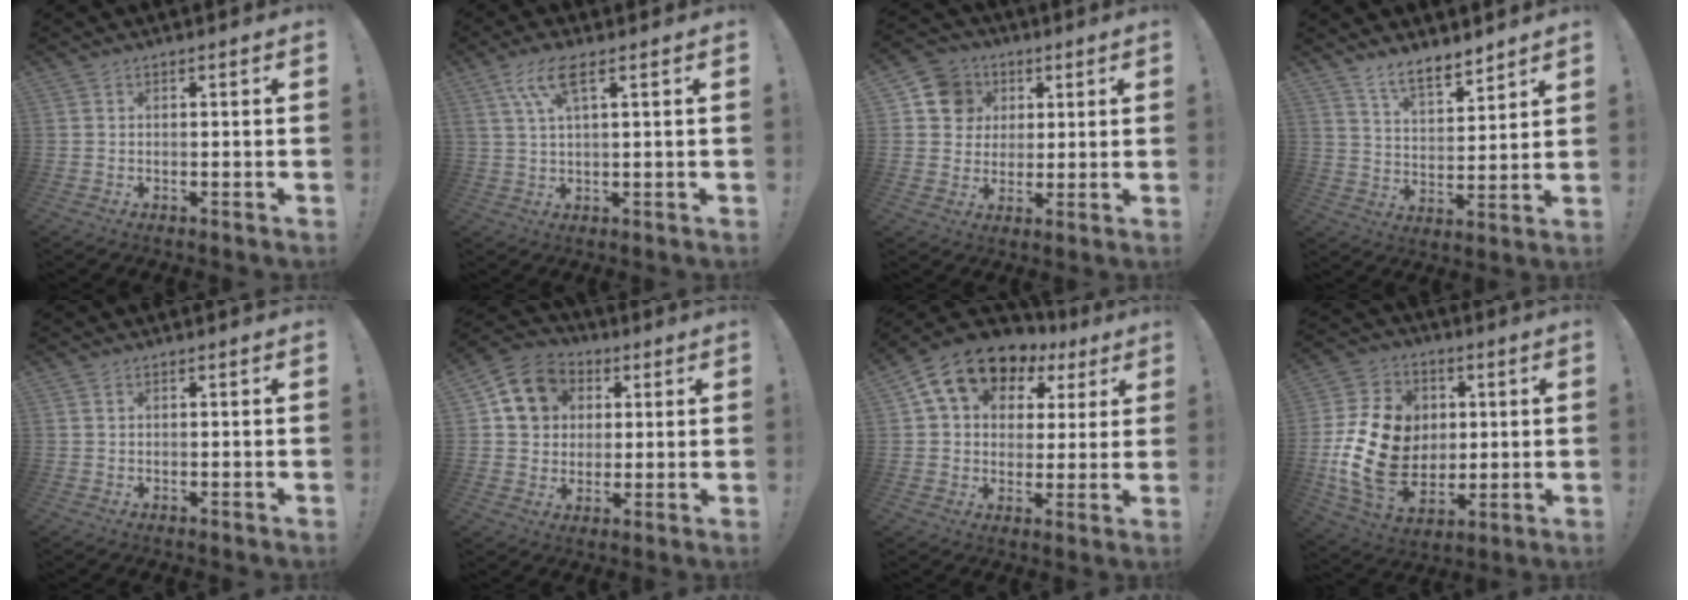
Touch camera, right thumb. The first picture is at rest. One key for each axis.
{"total": 7.5, "fx": 3.5, "fy": 1.8, "fz": 6.4, "tx": -0.131, "ty": 0.002, "tz": 0.066}
{"total": 11.4, "fx": 3.9, "fy": 10.3, "fz": 3.1, "tx": -0.030, "ty": -0.015, "tz": 0.079}
{"total": 9.4, "fx": 7.9, "fy": 3.2, "fz": 4.0, "tx": -0.061, "ty": -0.060, "tz": 0.149}
{"total": 0.5, "fx": 0.4, "fy": 0.3, "fz": 0.2, "tx": -0.004, "ty": 0.000, "tz": 0.008}
{"total": 12.7, "fx": 4.5, "fy": 10.8, "fz": 5.0, "tx": -0.060, "ty": -0.013, "tz": 0.090}
{"total": 13.8, "fx": 7.3, "fy": 9.4, "fz": 7.0, "tx": -0.112, "ty": -0.037, "tz": 0.135}
{"total": 21.0, "fx": 0.3, "fy": 16.3, "fz": 13.2, "tx": -0.246, "ty": 0.001, "tz": 0.023}